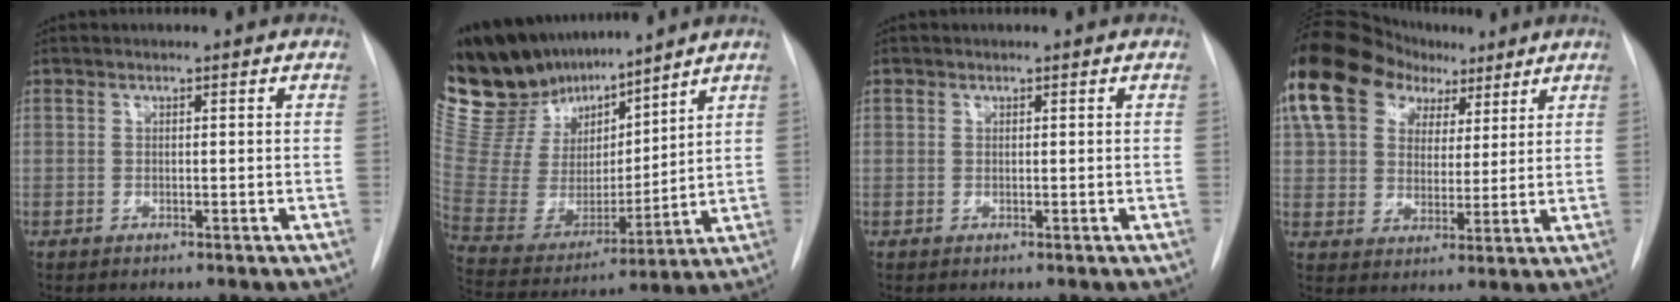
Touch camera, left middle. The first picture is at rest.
{"total": 19.6, "force": [17.5, 5.2, 7.0], "torque": [-0.134, 0.006, 0.335]}
{"total": 0.0}
{"total": 15.1, "force": [8.8, 10.1, 7.0], "torque": [-0.136, 0.056, 0.154]}